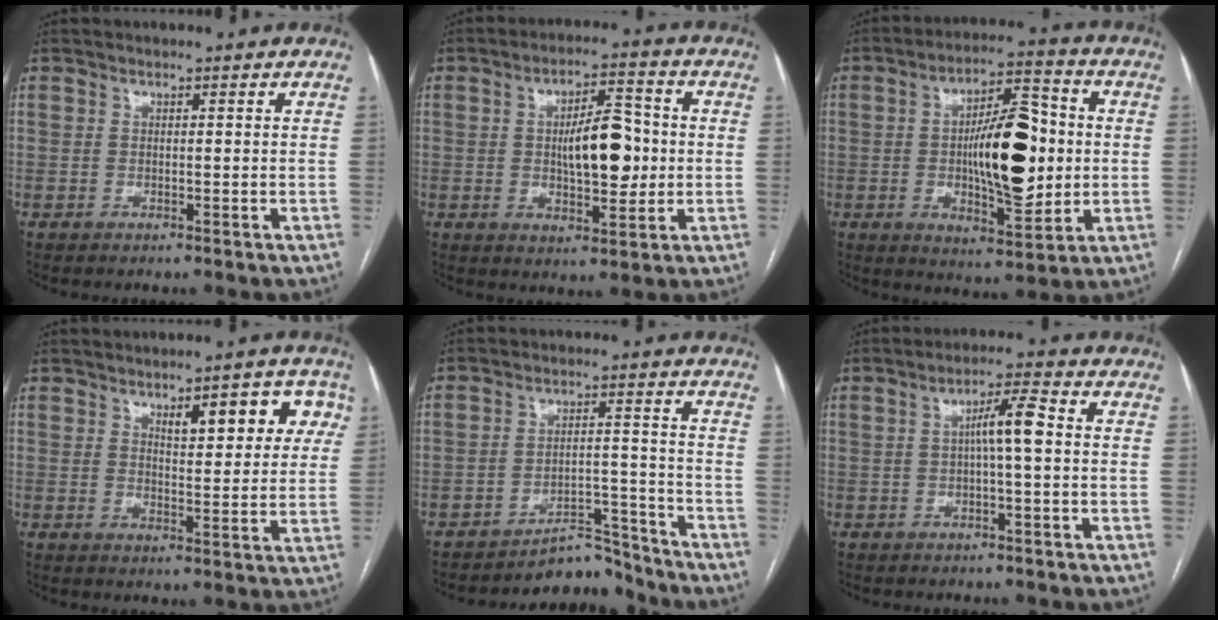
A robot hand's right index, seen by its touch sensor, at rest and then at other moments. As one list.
[{"total": 9.8, "force": [0.2, 3.6, 9.1], "torque": [-0.149, 0.012, 0.008]}, {"total": 15.5, "force": [0.0, 5.1, 14.7], "torque": [-0.238, 0.014, 0.007]}, {"total": 8.7, "force": [4.1, 3.0, 7.1], "torque": [-0.084, 0.014, 0.055]}, {"total": 6.5, "force": [-6.3, 1.5, -0.2], "torque": [0.013, 0.043, -0.096]}, {"total": 5.2, "force": [0.3, 0.5, 5.2], "torque": [-0.088, 0.016, 0.003]}]